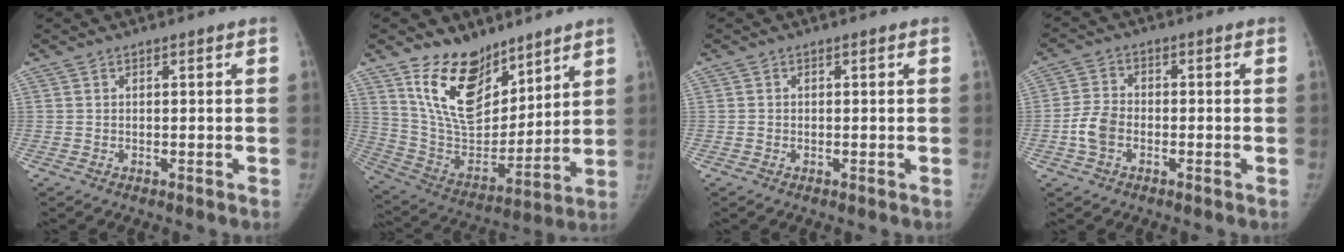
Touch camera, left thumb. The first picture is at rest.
{"total": 17.9, "force": [12.0, 9.5, 9.3], "torque": [-0.108, -0.077, 0.234]}
{"total": 0.5, "force": [-0.1, 0.5, 0.1], "torque": [0.000, 0.002, -0.003]}
{"total": 5.5, "force": [-1.7, 3.8, 3.5], "torque": [-0.068, 0.013, -0.039]}